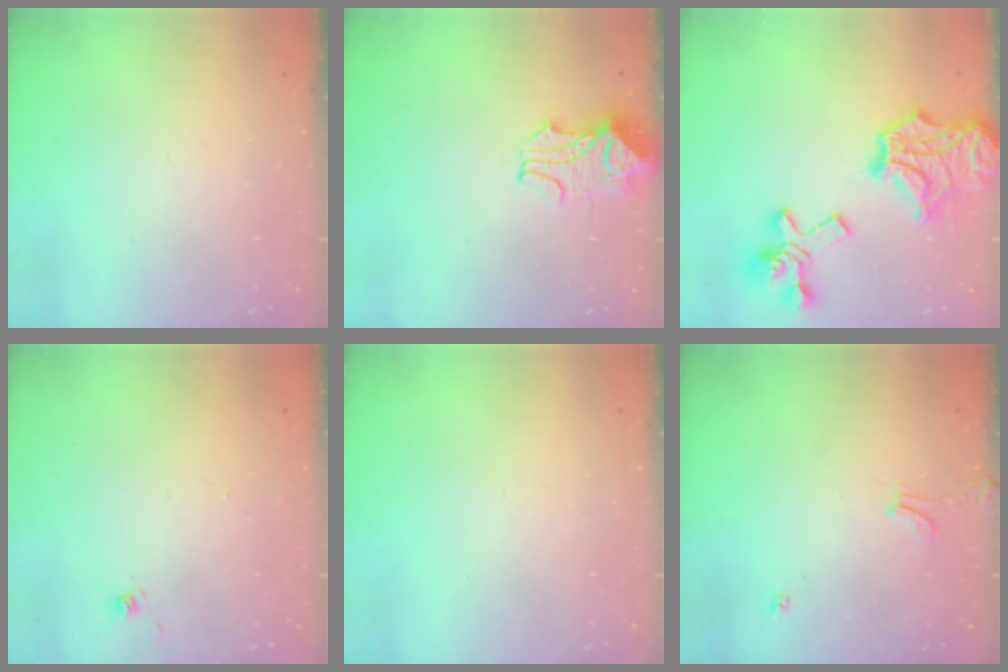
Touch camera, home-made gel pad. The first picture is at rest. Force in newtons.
{"total": 2.3, "press": 2.1, "slide": 0.8}
{"total": 21.3, "press": 20.8, "slide": 4.6}
{"total": 2.7, "press": 2.7, "slide": 0.2}
{"total": 0.0}
{"total": 1.7, "press": 1.7, "slide": 0.4}